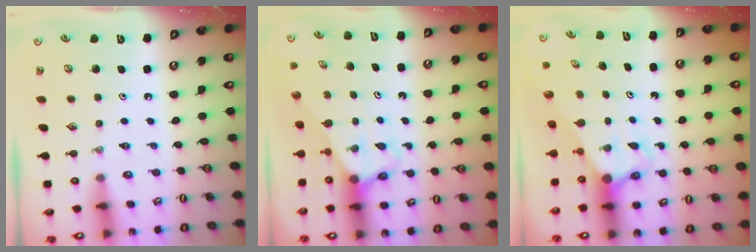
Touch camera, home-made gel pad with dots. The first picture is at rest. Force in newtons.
{"total": 2.7, "press": 2.7, "slide": 0.2}
{"total": 2.8, "press": 2.8, "slide": 0.0}